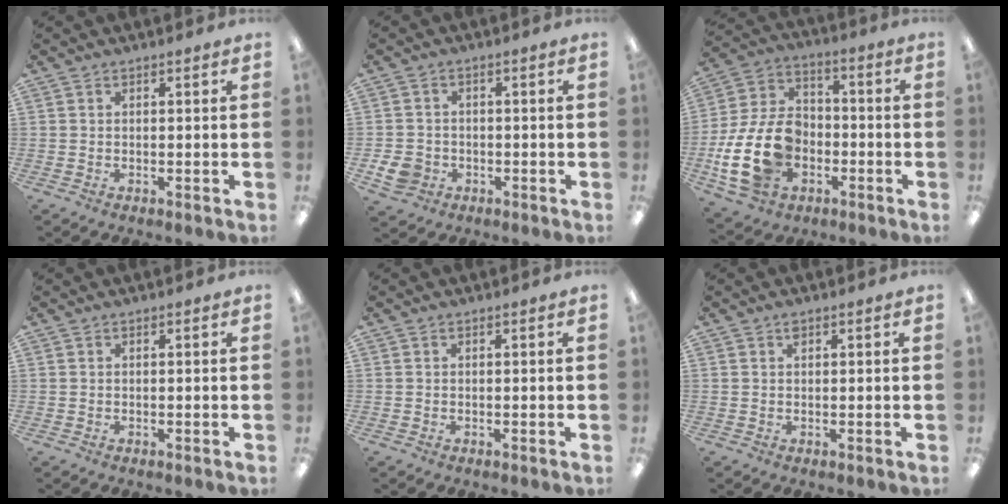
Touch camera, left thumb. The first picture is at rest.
{"total": 4.5, "force": [-1.7, 3.9, 1.5], "torque": [-0.034, 0.004, -0.034]}
{"total": 18.8, "force": [-5.0, 13.0, 12.6], "torque": [-0.264, 0.023, -0.079]}
{"total": 0.0}
{"total": 0.0}
{"total": 1.0, "force": [0.8, 0.5, 0.4], "torque": [-0.003, 0.000, 0.011]}